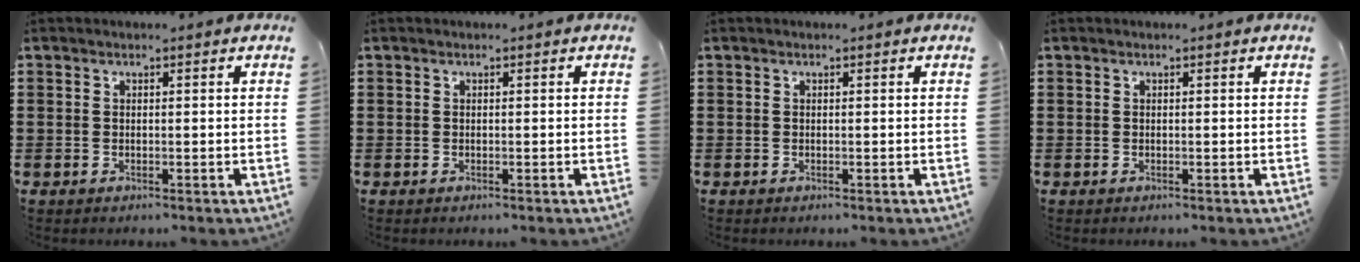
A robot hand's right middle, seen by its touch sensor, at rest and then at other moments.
{"total": 0.0}
{"total": 0.0}
{"total": 0.0}